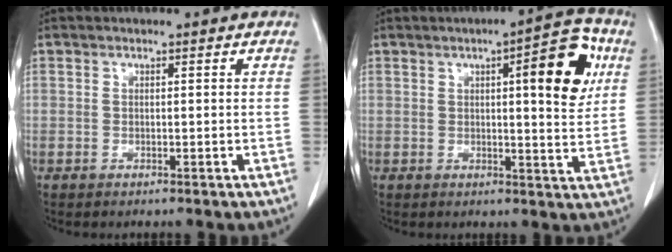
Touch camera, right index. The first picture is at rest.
{"total": 10.3, "force": [3.3, 1.9, 9.5], "torque": [-0.120, 0.008, 0.036]}